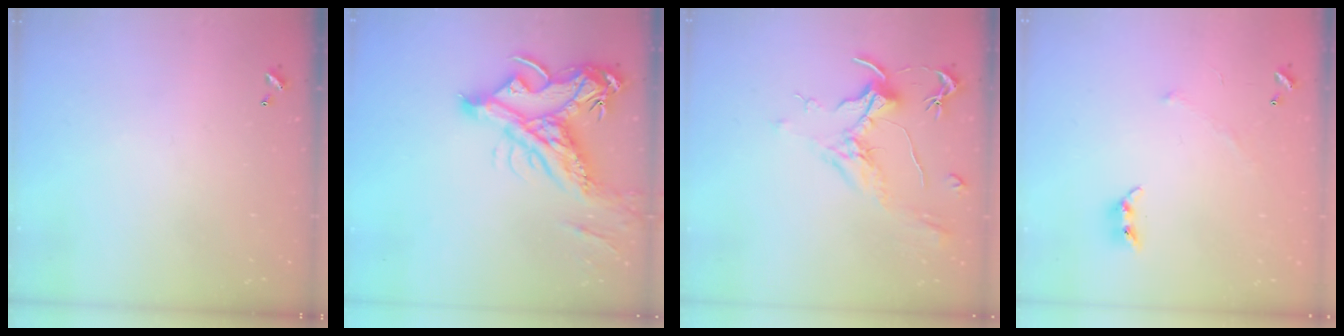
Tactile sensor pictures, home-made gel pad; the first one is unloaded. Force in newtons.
{"total": 15.2, "press": 15.0, "slide": 2.6}
{"total": 2.1, "press": 2.0, "slide": 0.8}
{"total": 4.2, "press": 4.2, "slide": 0.9}